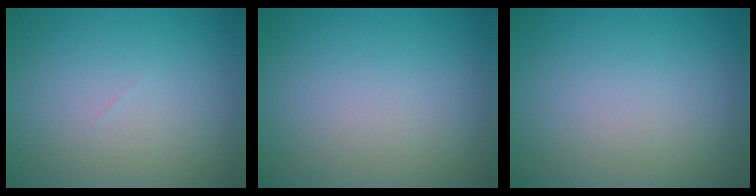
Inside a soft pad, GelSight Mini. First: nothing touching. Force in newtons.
{"total": 0.0}
{"total": 0.0}